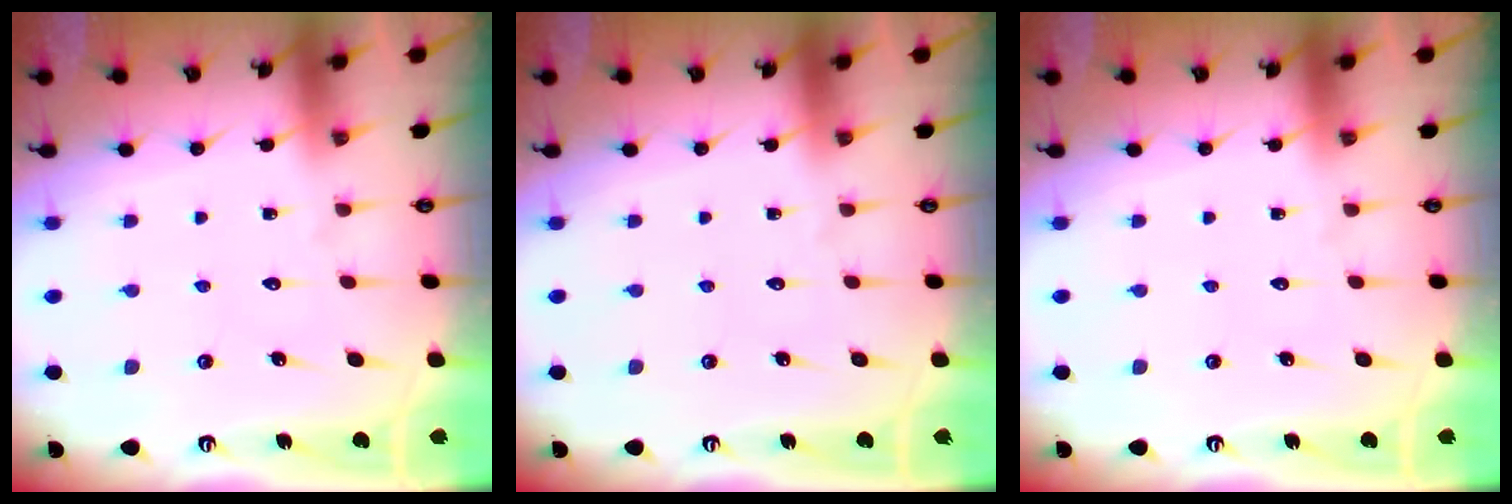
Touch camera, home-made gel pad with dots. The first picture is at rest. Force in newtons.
{"total": 0.0}
{"total": 0.0}